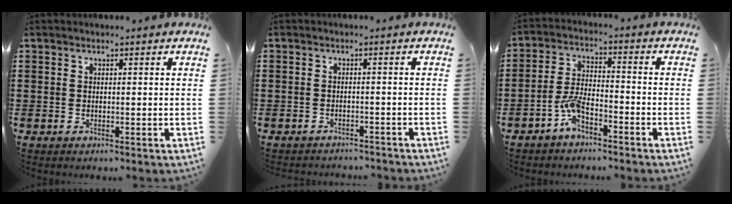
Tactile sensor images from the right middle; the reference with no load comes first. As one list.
[{"total": 2.0, "force": [-1.9, 0.4, -0.3], "torque": [-0.001, 0.002, -0.045]}, {"total": 5.5, "force": [-3.6, 1.8, 3.7], "torque": [-0.091, -0.001, -0.071]}]